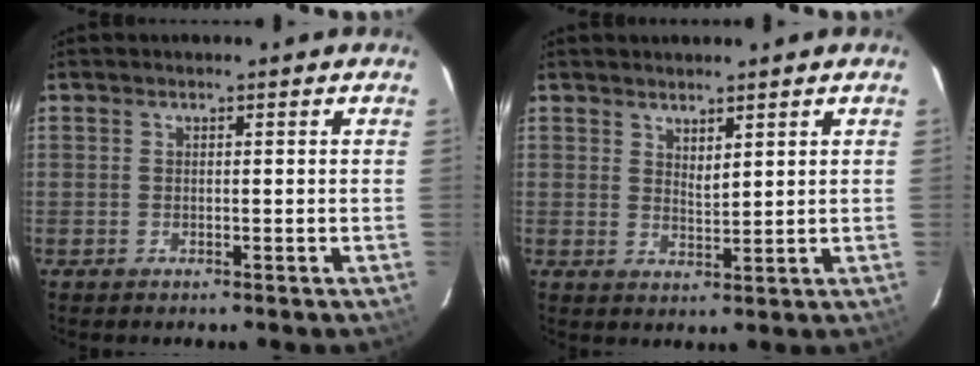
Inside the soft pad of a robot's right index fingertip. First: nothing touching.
{"total": 2.7, "force": [2.1, 0.7, 1.5], "torque": [-0.024, -0.003, 0.037]}